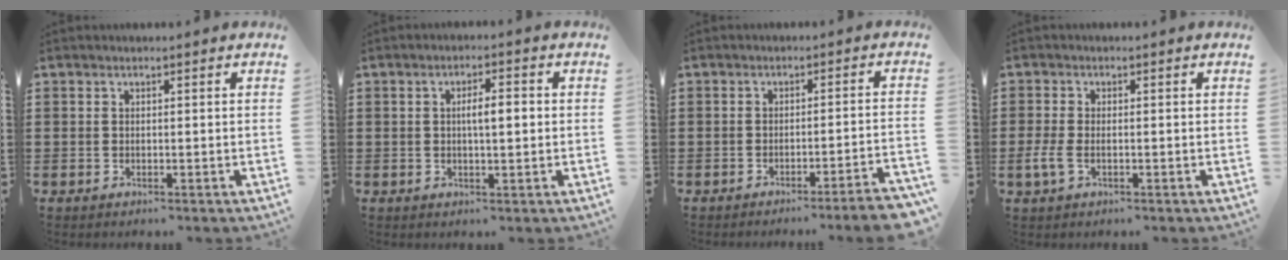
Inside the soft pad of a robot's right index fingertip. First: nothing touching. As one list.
[{"total": 3.7, "force": [0.1, 1.0, 3.6], "torque": [-0.065, 0.001, 0.000]}, {"total": 3.6, "force": [-3.0, -0.6, 2.0], "torque": [-0.031, -0.015, -0.057]}, {"total": 2.6, "force": [-0.8, 1.3, 2.1], "torque": [-0.061, -0.007, -0.020]}]